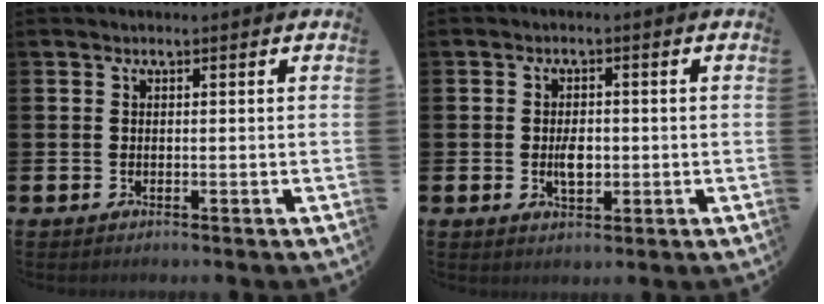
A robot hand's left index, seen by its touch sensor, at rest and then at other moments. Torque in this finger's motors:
{"motor_torque": [0.73, -0.03, 0.11, 0.11]}